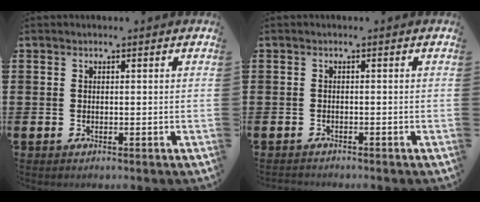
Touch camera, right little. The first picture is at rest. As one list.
[{"total": 0.6, "force": [-0.6, 0.0, 0.0], "torque": [-0.001, -0.001, -0.012]}]